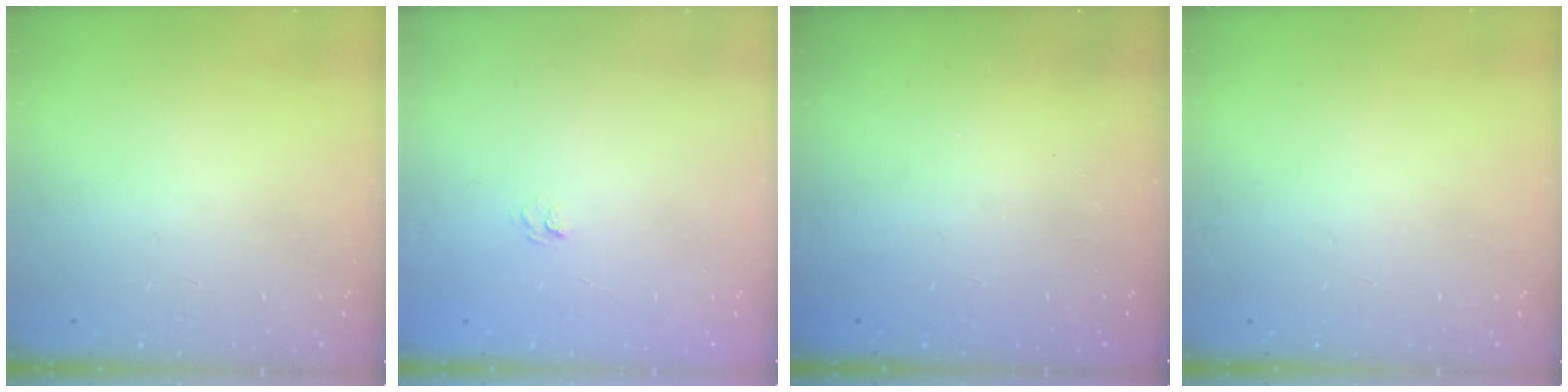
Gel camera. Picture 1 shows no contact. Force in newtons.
{"total": 5.4, "press": 5.3, "slide": 0.9}
{"total": 2.3, "press": 2.2, "slide": 0.7}
{"total": 0.0}